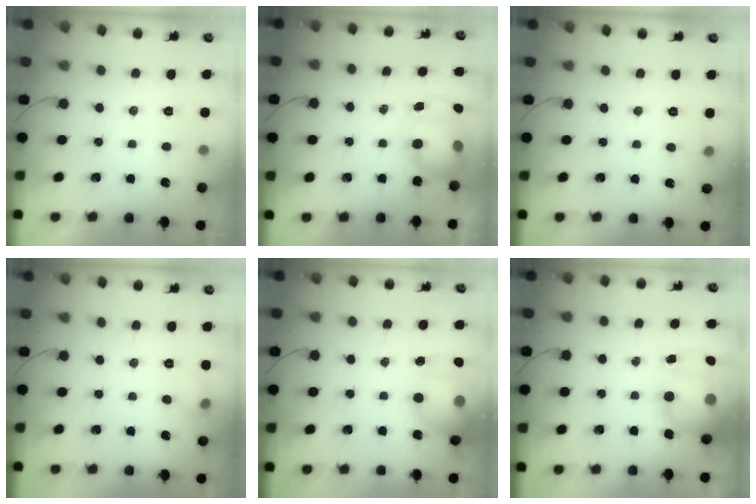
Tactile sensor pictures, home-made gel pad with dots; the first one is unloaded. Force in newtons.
{"total": 8.7, "press": 8.6, "slide": 1.6}
{"total": 2.5, "press": 2.3, "slide": 1.1}
{"total": 5.2, "press": 5.1, "slide": 1.1}
{"total": 16.3, "press": 16.1, "slide": 2.4}
{"total": 14.7, "press": 14.2, "slide": 3.5}